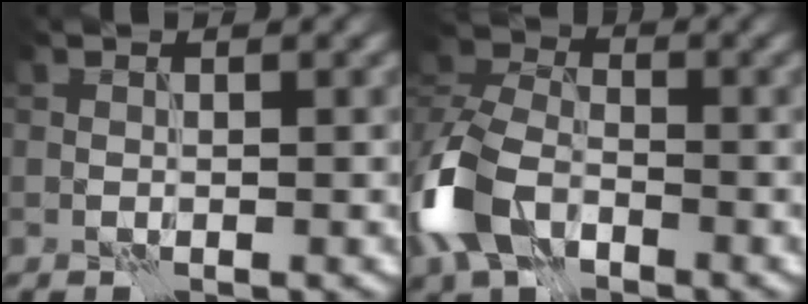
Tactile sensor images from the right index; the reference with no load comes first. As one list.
[{"total": 8.3, "force": [-3.8, 5.2, 5.3], "torque": [-0.122, 0.003, -0.089]}]